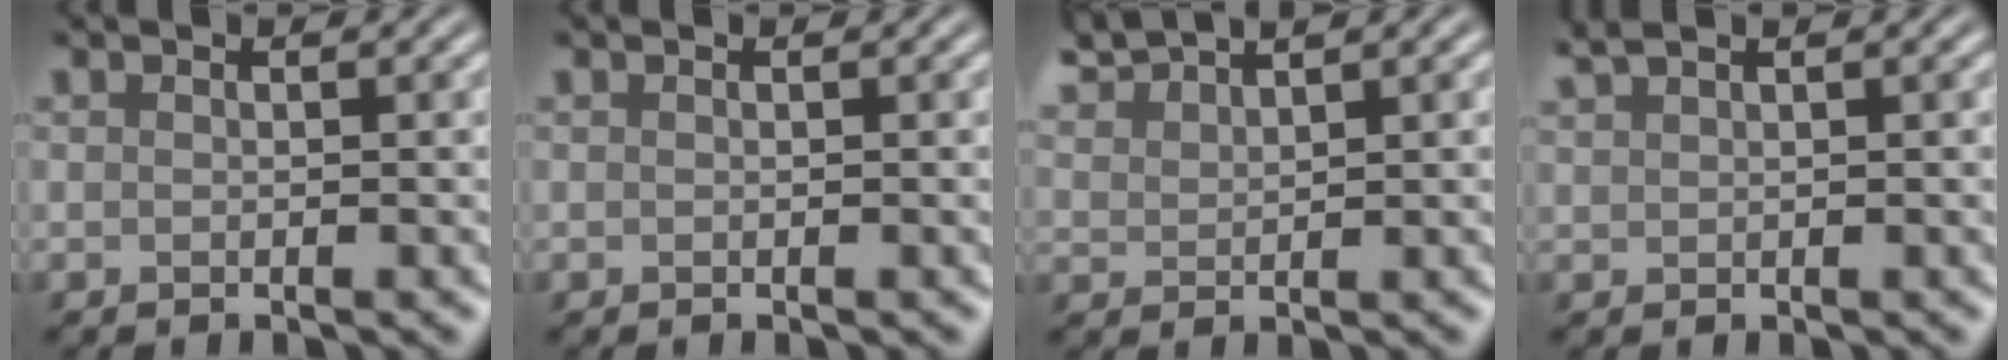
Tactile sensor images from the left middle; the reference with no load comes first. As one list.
[{"total": 0.0}, {"total": 2.3, "force": [1.9, -1.0, -0.8], "torque": [-0.012, 0.000, 0.081]}, {"total": 1.3, "force": [1.2, -0.4, 0.1], "torque": [-0.015, 0.003, 0.038]}]